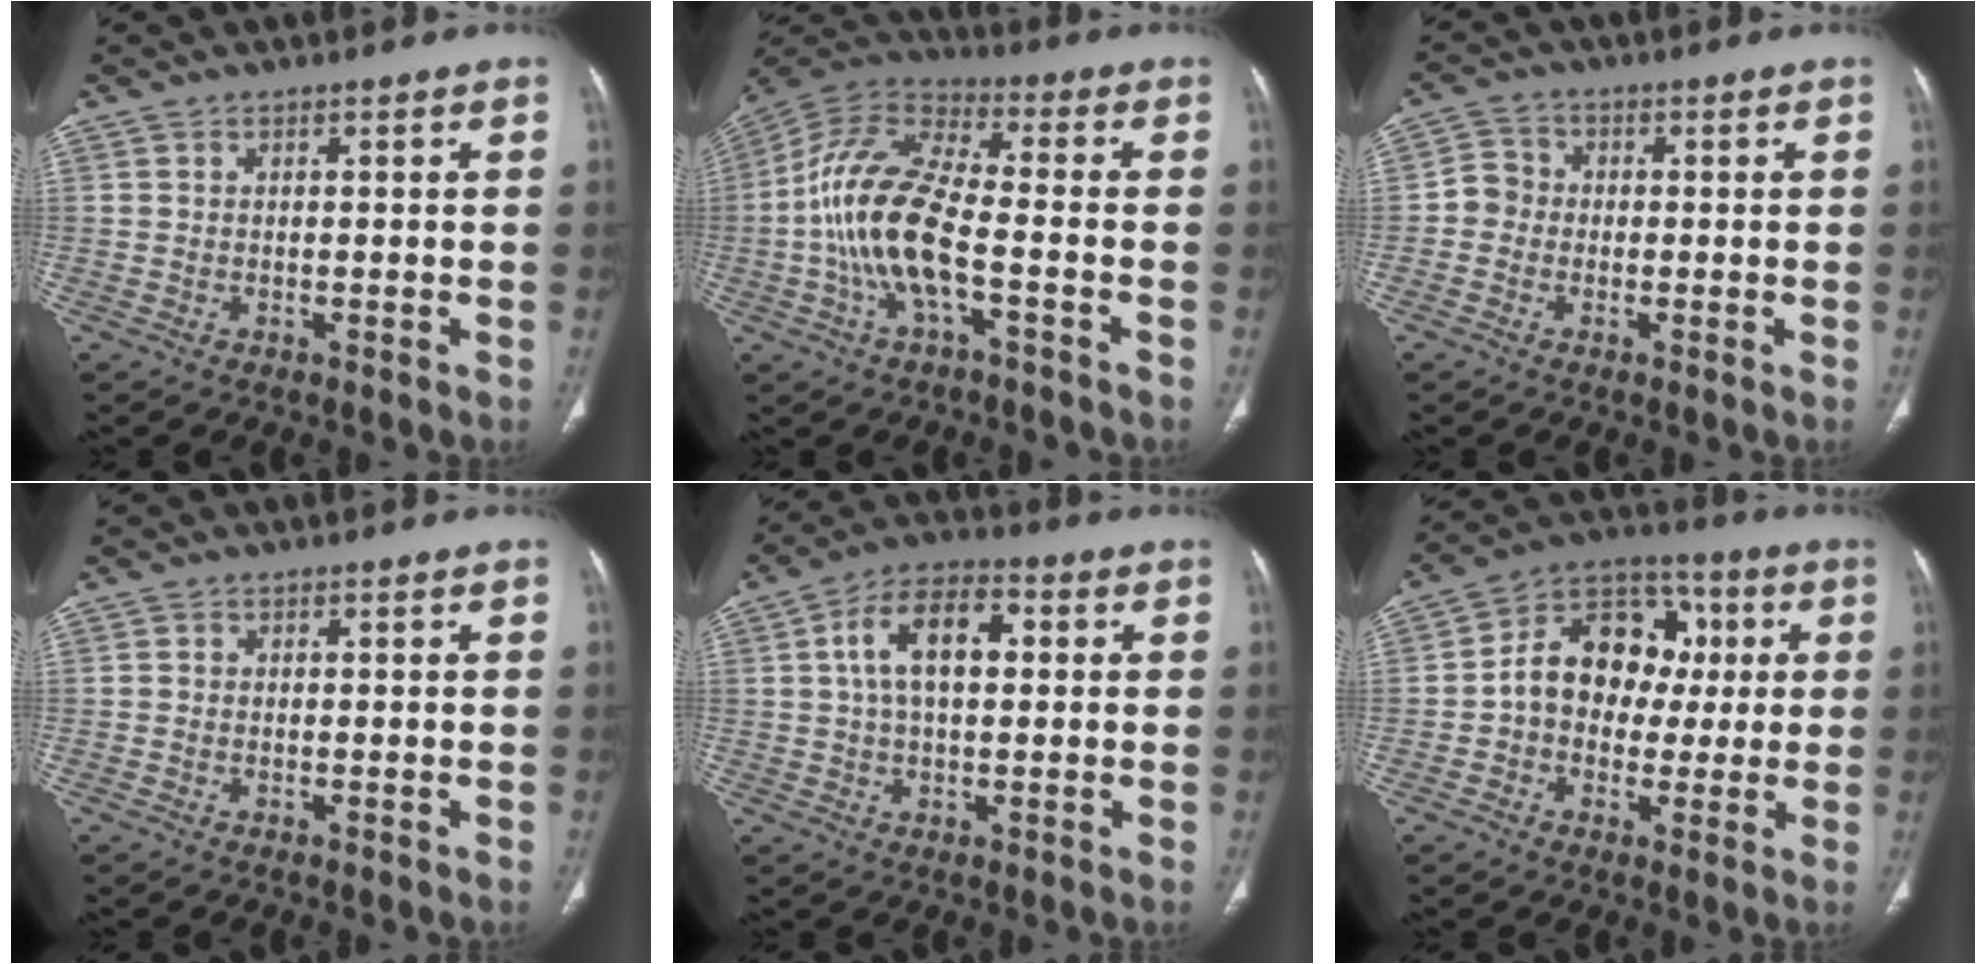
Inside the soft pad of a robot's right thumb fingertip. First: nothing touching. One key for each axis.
{"total": 15.5, "fx": -3.5, "fy": 6.0, "fz": 13.9, "tx": -0.292, "ty": 0.040, "tz": -0.071}
{"total": 3.8, "fx": -0.8, "fy": 3.5, "fz": 1.3, "tx": -0.005, "ty": 0.010, "tz": -0.027}
{"total": 0.6, "fx": -0.1, "fy": 0.5, "fz": 0.2, "tx": -0.002, "ty": 0.002, "tz": -0.003}
{"total": 10.9, "fx": 2.0, "fy": 6.1, "fz": 8.8, "tx": -0.152, "ty": 0.022, "tz": 0.027}
{"total": 14.4, "fx": 0.7, "fy": 11.4, "fz": 8.8, "tx": -0.103, "ty": 0.036, "tz": 0.001}